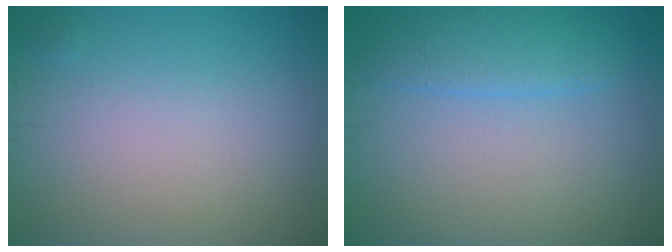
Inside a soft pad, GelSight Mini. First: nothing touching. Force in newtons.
{"total": 2.8, "press": 2.8, "slide": 0.3}